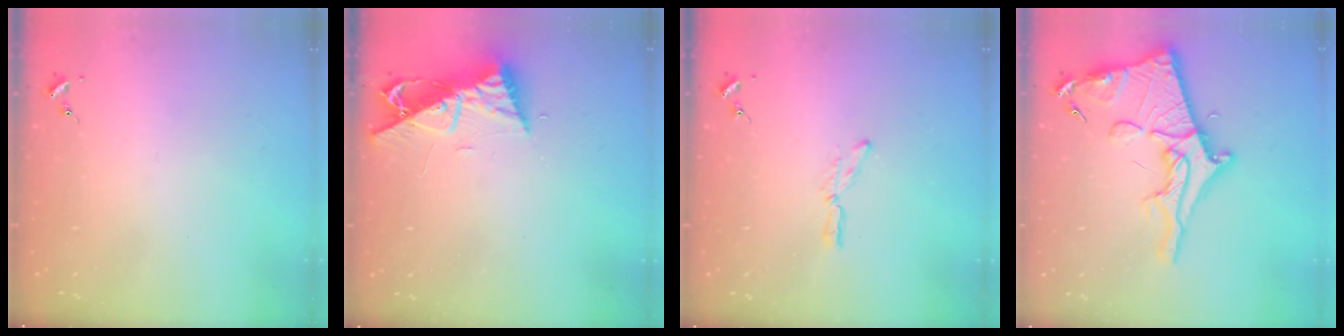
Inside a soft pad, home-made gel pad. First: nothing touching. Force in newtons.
{"total": 9.7, "press": 9.7, "slide": 0.7}
{"total": 6.4, "press": 6.4, "slide": 0.3}
{"total": 19.1, "press": 19.1, "slide": 1.4}